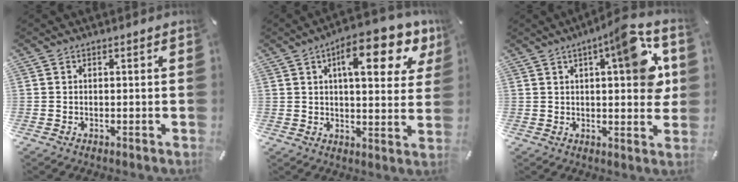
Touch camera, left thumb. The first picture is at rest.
{"total": 14.7, "force": [7.6, 5.6, 11.2], "torque": [-0.151, -0.035, 0.117]}
{"total": 13.7, "force": [5.1, 3.8, 12.2], "torque": [-0.156, -0.029, 0.074]}